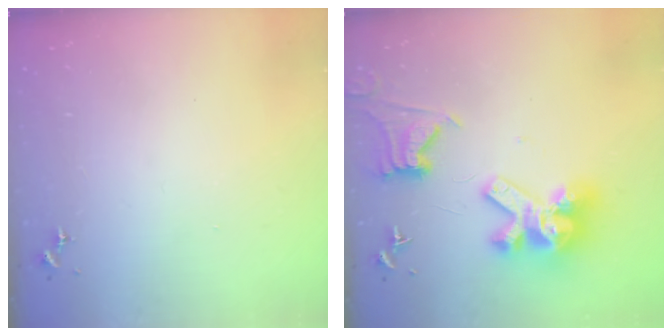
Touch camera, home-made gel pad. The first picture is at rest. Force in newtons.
{"total": 19.4, "press": 19.2, "slide": 2.4}